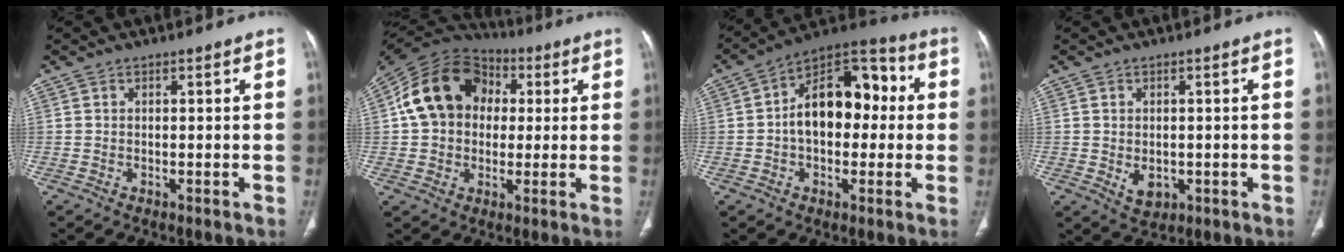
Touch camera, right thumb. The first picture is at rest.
{"total": 16.6, "force": [2.4, 13.3, 9.6], "torque": [-0.153, 0.028, 0.034]}
{"total": 16.3, "force": [0.8, 10.2, 12.7], "torque": [-0.157, 0.046, 0.001]}
{"total": 4.0, "force": [-0.7, 2.8, 2.7], "torque": [-0.033, -0.003, 0.003]}